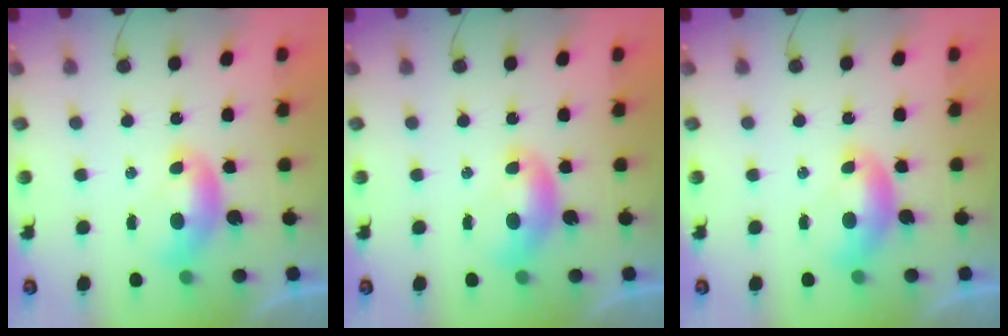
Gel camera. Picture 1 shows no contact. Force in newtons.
{"total": 0.0}
{"total": 0.0}